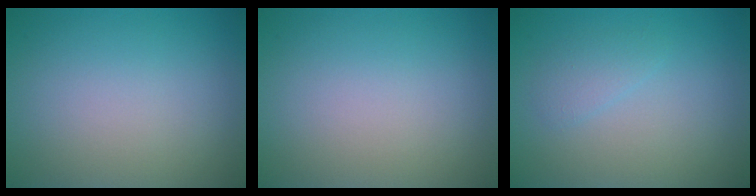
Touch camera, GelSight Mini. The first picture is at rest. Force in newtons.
{"total": 0.0}
{"total": 1.2, "press": 1.2, "slide": 0.1}